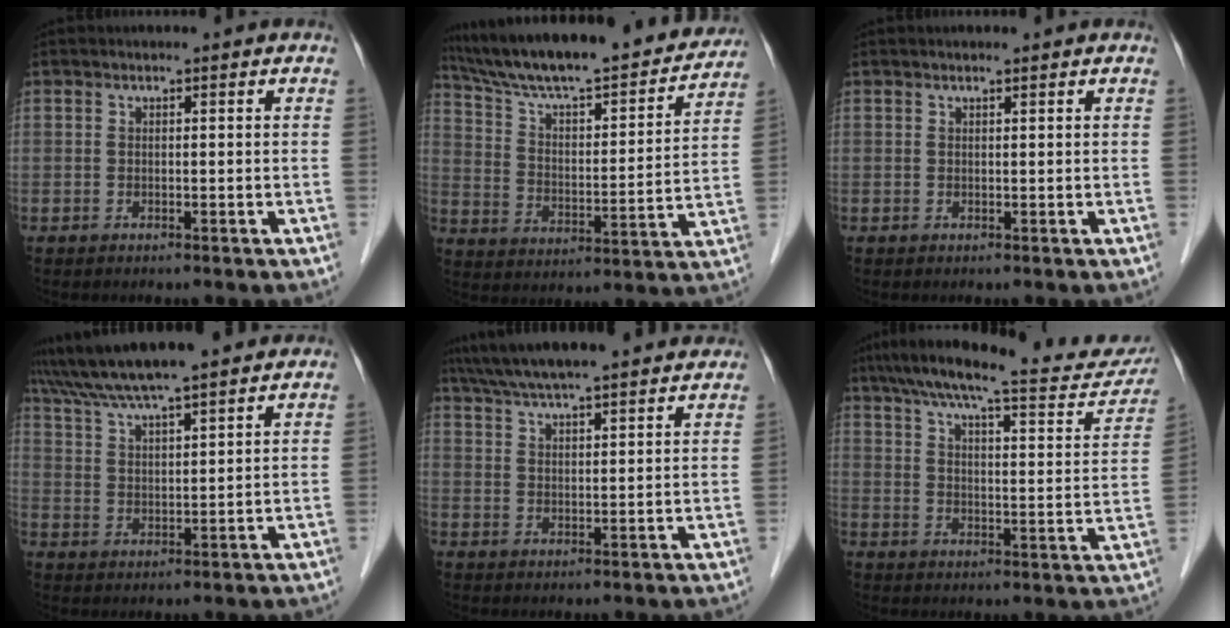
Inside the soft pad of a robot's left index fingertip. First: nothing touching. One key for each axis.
{"total": 25.5, "fx": 22.5, "fy": 4.2, "fz": 11.3, "tx": -0.185, "ty": -0.003, "tz": 0.324}
{"total": 0.6, "fx": 0.5, "fy": 0.0, "fz": 0.3, "tx": -0.011, "ty": 0.001, "tz": 0.010}
{"total": 15.0, "fx": 13.1, "fy": 0.9, "fz": 7.2, "tx": -0.127, "ty": 0.033, "tz": 0.211}
{"total": 20.2, "fx": 17.9, "fy": 2.4, "fz": 9.2, "tx": -0.155, "ty": 0.049, "tz": 0.254}
{"total": 22.1, "fx": 19.5, "fy": 3.3, "fz": 9.7, "tx": -0.144, "ty": -0.014, "tz": 0.254}